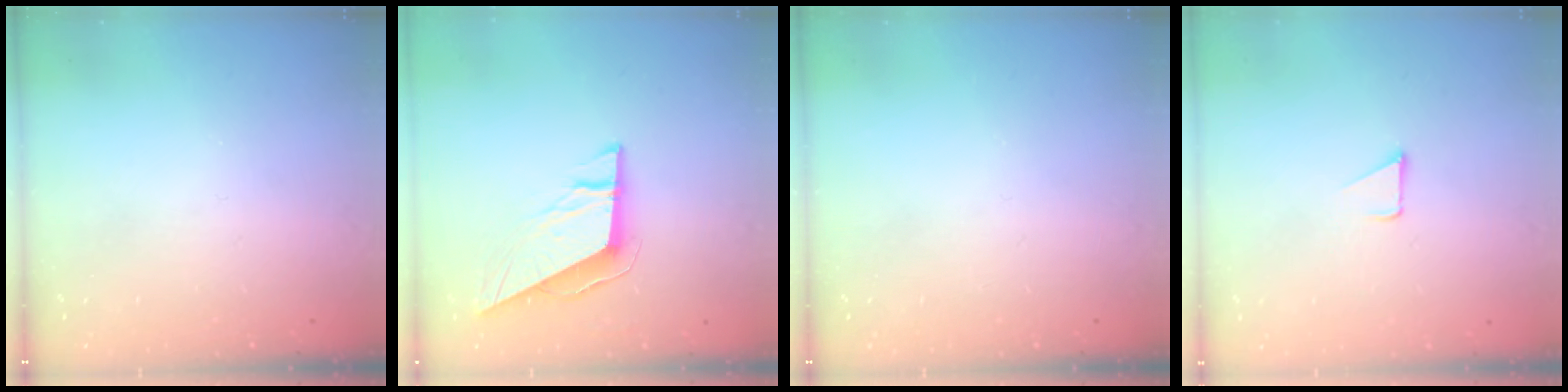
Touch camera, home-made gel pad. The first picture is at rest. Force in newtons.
{"total": 9.6, "press": 9.5, "slide": 1.0}
{"total": 0.0}
{"total": 1.5, "press": 1.5, "slide": 0.1}